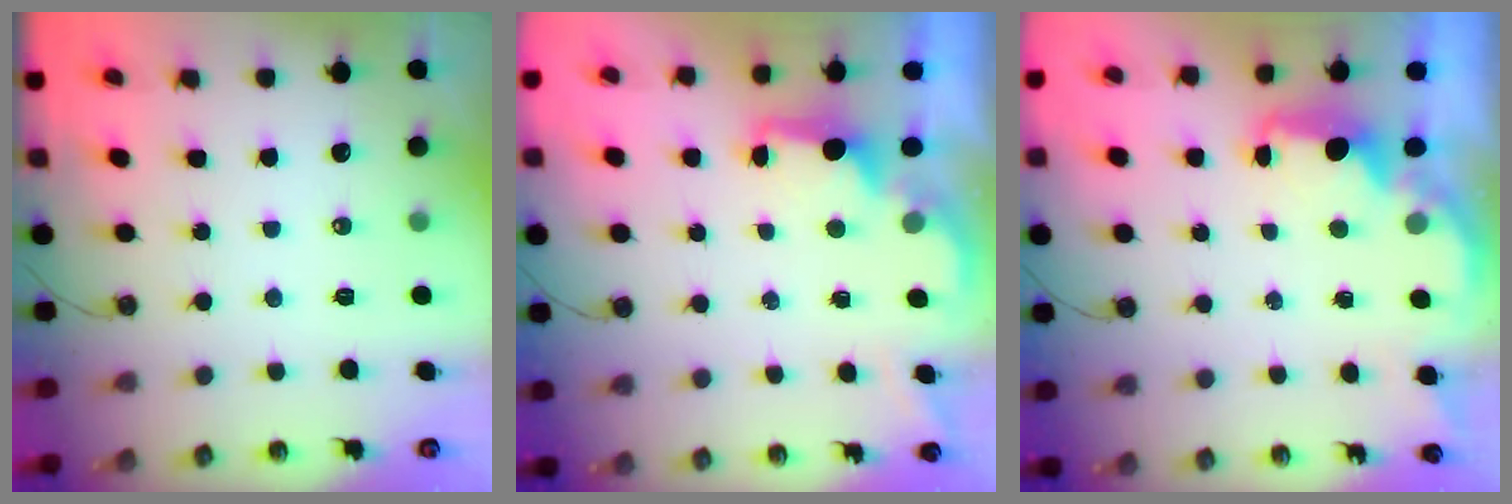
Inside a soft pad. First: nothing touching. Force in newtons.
{"total": 2.0, "press": 1.8, "slide": 0.8}
{"total": 2.3, "press": 2.2, "slide": 0.7}